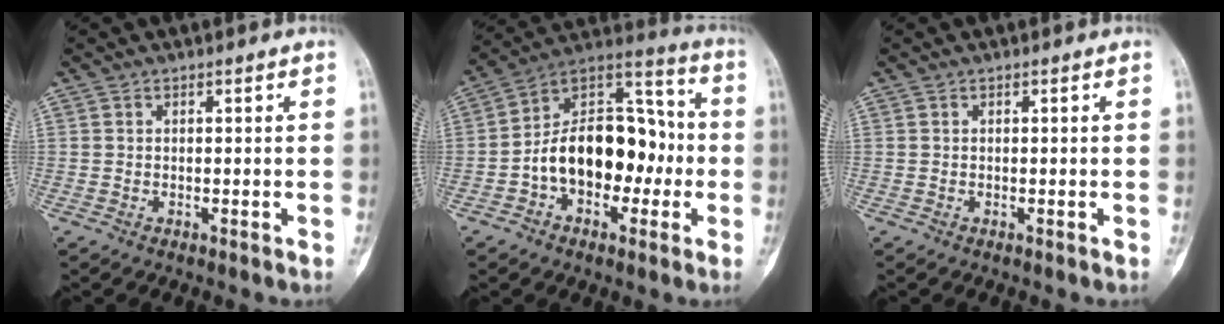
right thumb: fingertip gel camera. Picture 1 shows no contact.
{"total": 19.0, "force": [-2.9, 12.1, 14.3], "torque": [-0.195, 0.057, -0.052]}
{"total": 0.0}